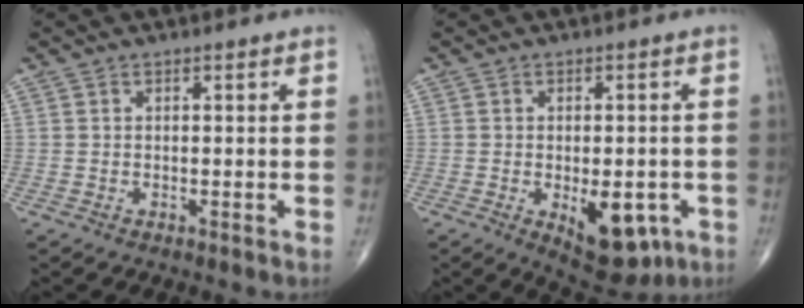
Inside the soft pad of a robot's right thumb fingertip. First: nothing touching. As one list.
[{"total": 10.7, "force": [-3.5, 5.3, 8.6], "torque": [-0.092, 0.001, -0.034]}]